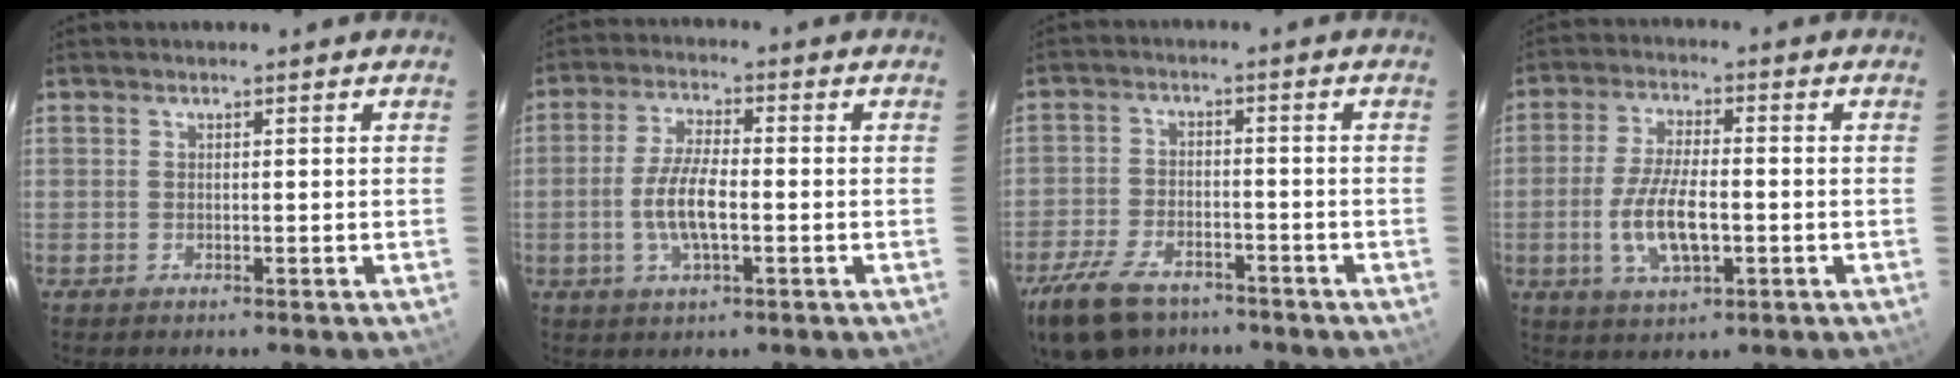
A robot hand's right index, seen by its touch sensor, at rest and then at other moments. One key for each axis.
{"total": 7.6, "fx": -1.7, "fy": 2.5, "fz": 7.0, "tx": -0.143, "ty": 0.000, "tz": -0.033}
{"total": 13.3, "fx": -9.4, "fy": 6.6, "fz": 6.5, "tx": -0.162, "ty": -0.013, "tz": -0.164}
{"total": 9.9, "fx": -2.3, "fy": 3.8, "fz": 8.8, "tx": -0.178, "ty": -0.007, "tz": -0.040}